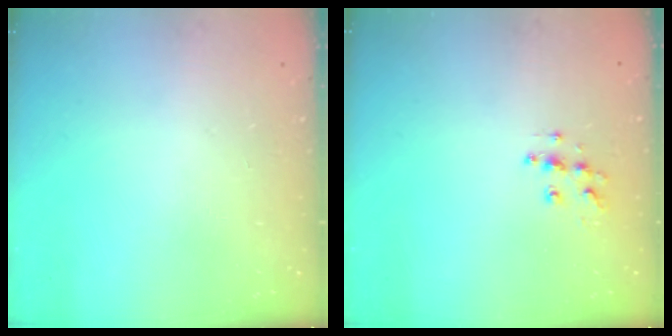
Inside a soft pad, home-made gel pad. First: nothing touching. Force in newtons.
{"total": 7.5, "press": 7.5, "slide": 0.1}